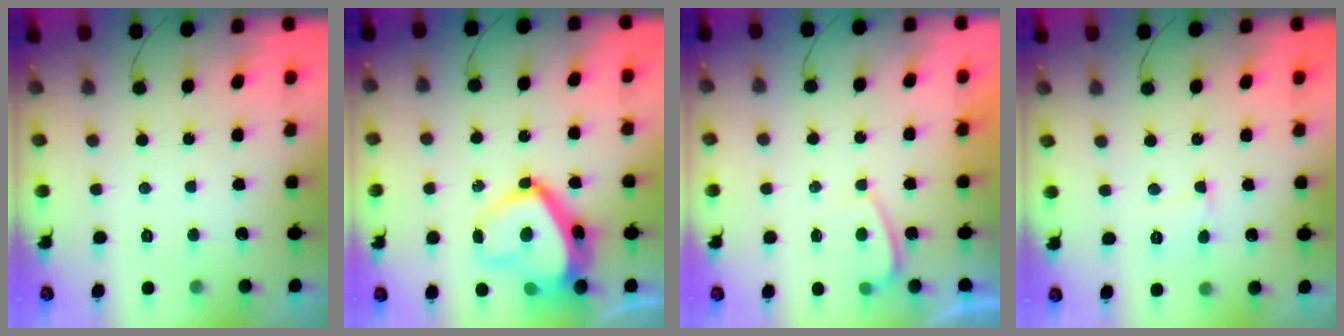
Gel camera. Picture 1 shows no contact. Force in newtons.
{"total": 14.4, "press": 14.3, "slide": 1.4}
{"total": 1.1, "press": 1.0, "slide": 0.5}
{"total": 3.5, "press": 3.5, "slide": 0.3}